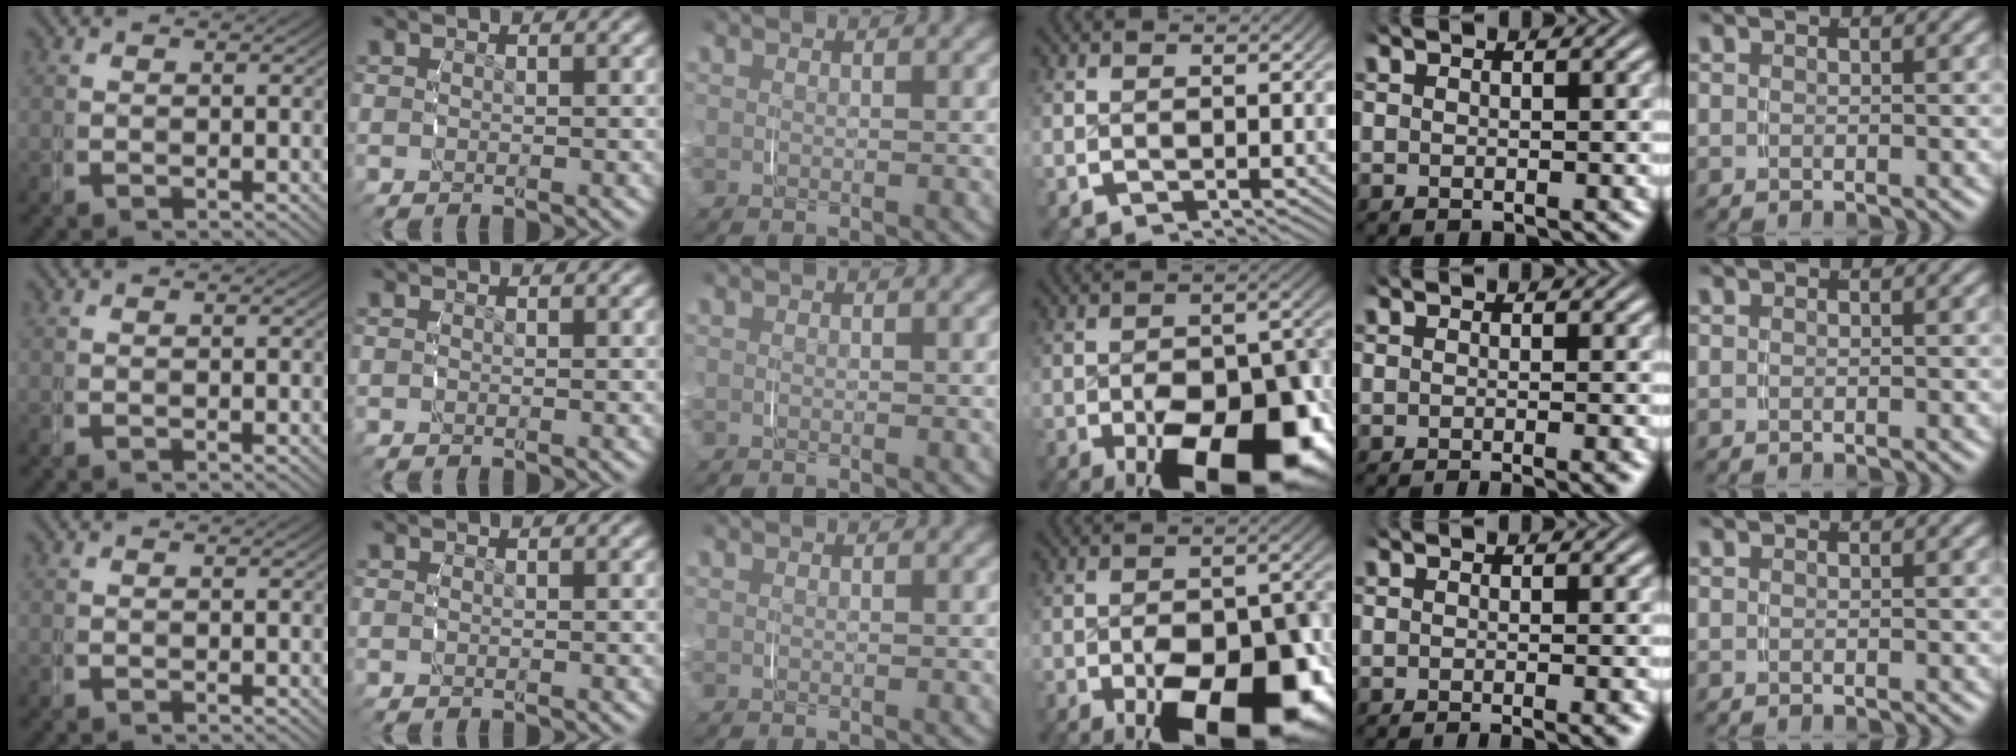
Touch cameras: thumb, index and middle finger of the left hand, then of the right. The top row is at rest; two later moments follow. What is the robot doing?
{"motion": "grasp_and_lifting", "object": "key"}